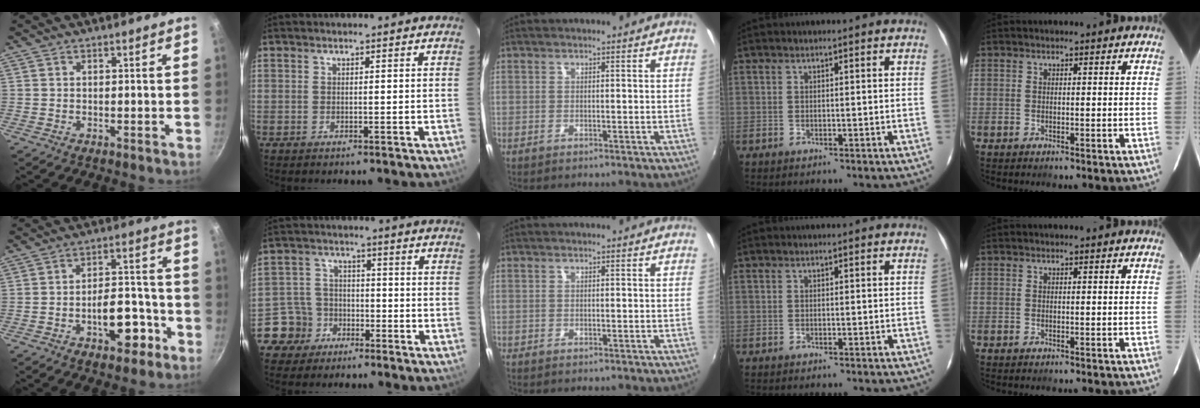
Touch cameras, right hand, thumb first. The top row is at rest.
{"thumb": {"total": 10.4, "force": [-4.7, 5.6, 7.5], "torque": [-0.075, 0.048, -0.062]}, "index": {"total": 6.9, "force": [-3.9, 5.7, 0.3], "torque": [-0.026, 0.029, -0.071]}}